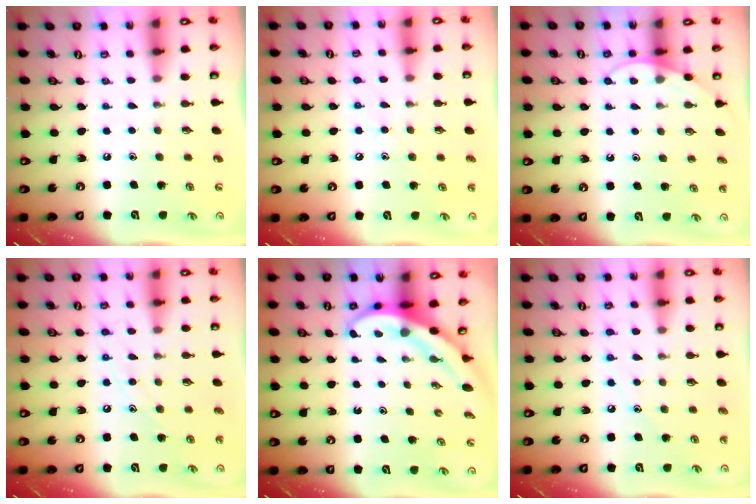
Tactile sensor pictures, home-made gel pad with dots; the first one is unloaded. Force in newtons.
{"total": 6.4, "press": 6.4, "slide": 0.3}
{"total": 5.1, "press": 5.1, "slide": 0.2}
{"total": 7.9, "press": 7.9, "slide": 0.7}
{"total": 4.0, "press": 3.9, "slide": 0.4}
{"total": 5.9, "press": 5.9, "slide": 0.5}